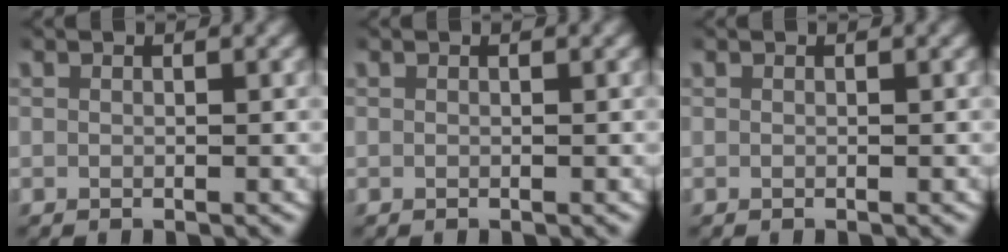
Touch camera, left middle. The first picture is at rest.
{"total": 0.0}
{"total": 0.0}